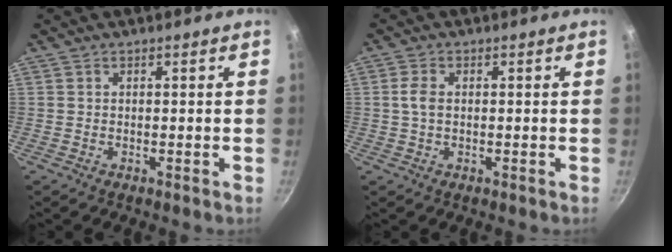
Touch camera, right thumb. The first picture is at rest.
{"total": 2.9, "force": [0.2, 1.8, 2.2], "torque": [-0.049, 0.005, 0.001]}